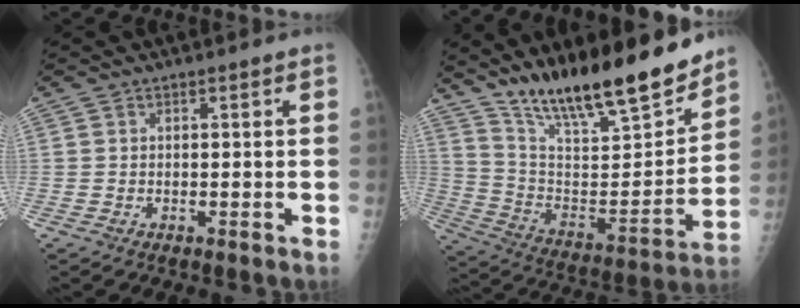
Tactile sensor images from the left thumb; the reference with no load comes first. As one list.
[{"total": 23.4, "force": [18.6, 5.4, 13.2], "torque": [-0.182, -0.095, 0.317]}]